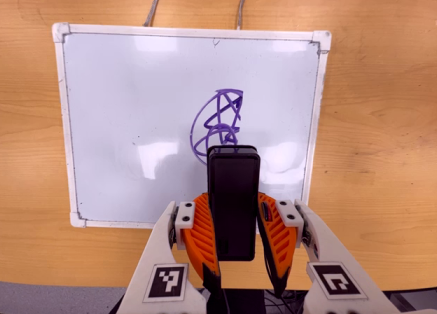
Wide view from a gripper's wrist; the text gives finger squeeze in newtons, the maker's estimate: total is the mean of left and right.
{"total": 8.4, "left": 6.2, "right": 10.7}